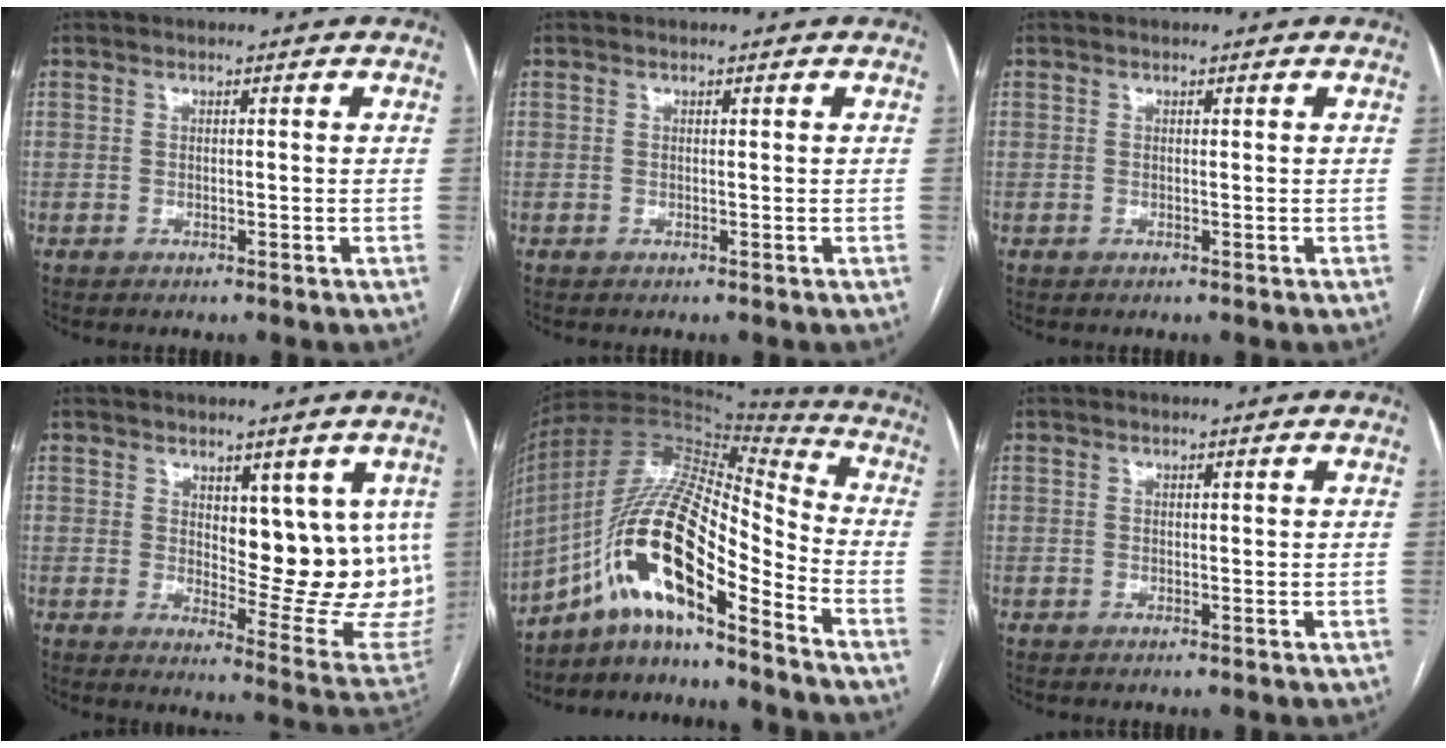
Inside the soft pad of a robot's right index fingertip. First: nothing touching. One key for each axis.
{"total": 0.0}
{"total": 0.0}
{"total": 13.0, "fx": 2.9, "fy": 5.4, "fz": 11.5, "tx": -0.127, "ty": -0.016, "tz": 0.050}
{"total": 17.7, "fx": -9.6, "fy": 3.6, "fz": 14.4, "tx": -0.282, "ty": 0.021, "tz": -0.168}
{"total": 0.0}